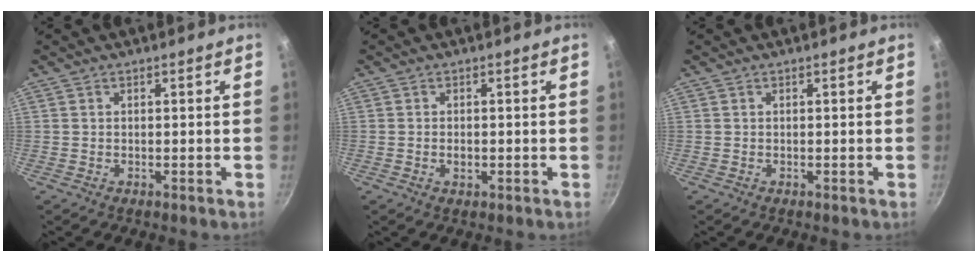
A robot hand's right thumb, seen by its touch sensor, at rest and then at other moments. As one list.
[{"total": 1.6, "force": [-0.4, 1.0, 1.2], "torque": [-0.019, 0.000, -0.006]}, {"total": 0.0}]